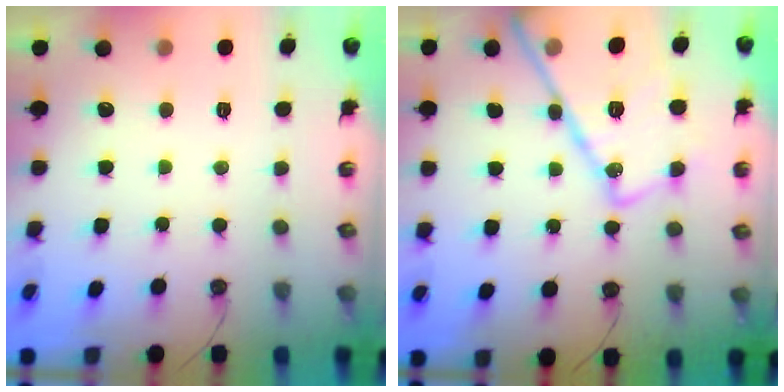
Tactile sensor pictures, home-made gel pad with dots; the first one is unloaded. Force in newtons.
{"total": 23.1, "press": 23.0, "slide": 2.5}